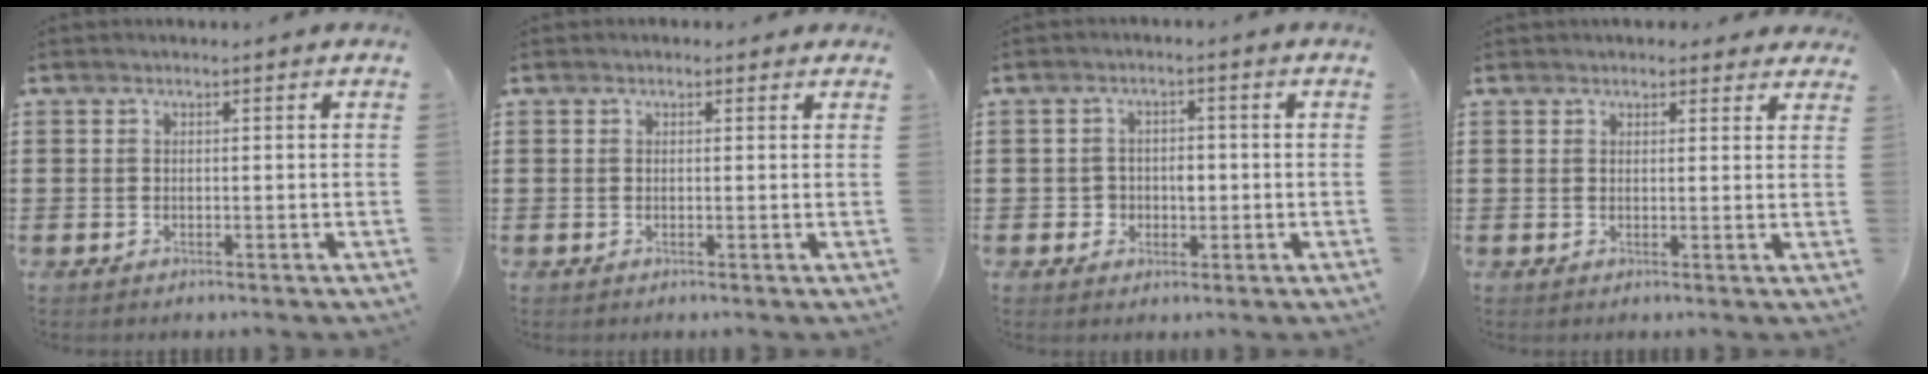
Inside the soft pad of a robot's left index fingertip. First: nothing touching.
{"total": 0.7, "force": [0.2, 0.6, 0.3], "torque": [-0.007, 0.007, 0.003]}
{"total": 2.6, "force": [-0.6, 2.3, 1.1], "torque": [-0.030, 0.005, -0.016]}
{"total": 1.9, "force": [1.8, 0.7, 0.3], "torque": [-0.001, 0.000, 0.032]}